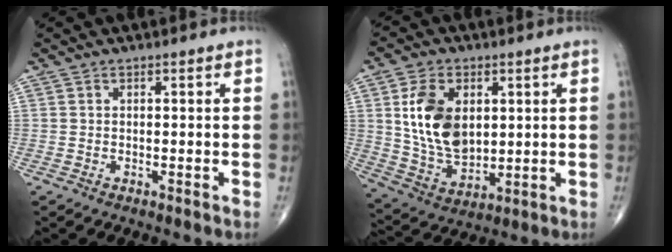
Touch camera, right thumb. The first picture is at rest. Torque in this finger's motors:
{"motor_torque": [-0.39, 2.03, 1.55, 0.46, 0.13]}